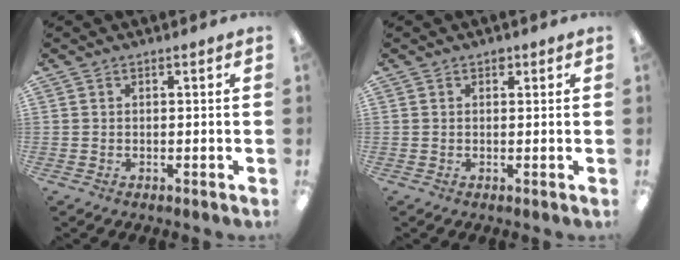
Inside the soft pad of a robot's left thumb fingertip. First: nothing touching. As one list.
[{"total": 1.3, "force": [0.8, 0.9, 0.6], "torque": [-0.003, 0.000, 0.012]}]